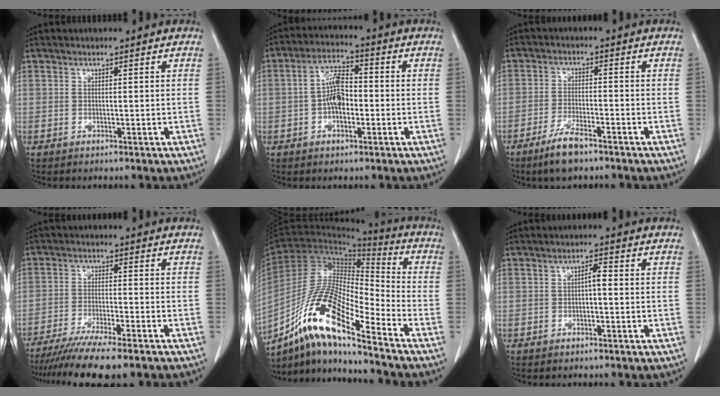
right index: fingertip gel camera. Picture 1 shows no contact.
{"total": 6.4, "force": [-1.0, 2.9, 5.6], "torque": [-0.115, 0.014, -0.025]}
{"total": 5.6, "force": [-4.1, 1.2, 3.6], "torque": [-0.079, -0.008, -0.074]}
{"total": 13.0, "force": [-10.9, 0.4, 7.1], "torque": [-0.105, -0.029, -0.170]}
{"total": 16.9, "force": [-10.6, 2.7, 12.9], "torque": [-0.246, -0.002, -0.190]}
{"total": 1.8, "force": [-0.2, 0.4, 1.7], "torque": [-0.028, 0.005, -0.003]}